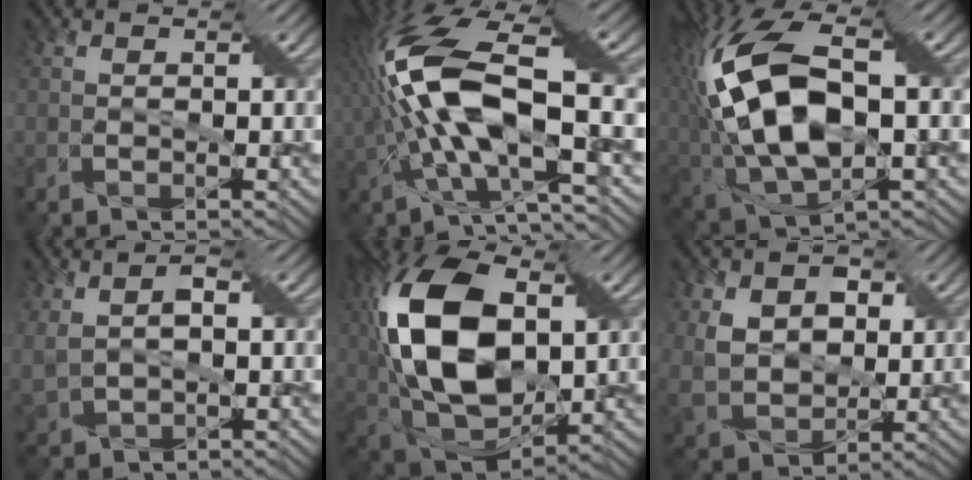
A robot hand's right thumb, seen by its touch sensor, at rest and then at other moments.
{"total": 14.8, "force": [-0.9, 5.3, 13.8], "torque": [-0.294, 0.011, -0.025]}
{"total": 17.1, "force": [2.2, 8.8, 14.4], "torque": [-0.320, 0.008, 0.036]}
{"total": 4.4, "force": [1.2, 2.4, 3.5], "torque": [-0.090, -0.003, 0.025]}
{"total": 18.2, "force": [2.9, 10.6, 14.6], "torque": [-0.308, 0.008, 0.047]}
{"total": 7.3, "force": [2.7, 5.1, 4.4], "torque": [-0.122, 0.001, 0.049]}